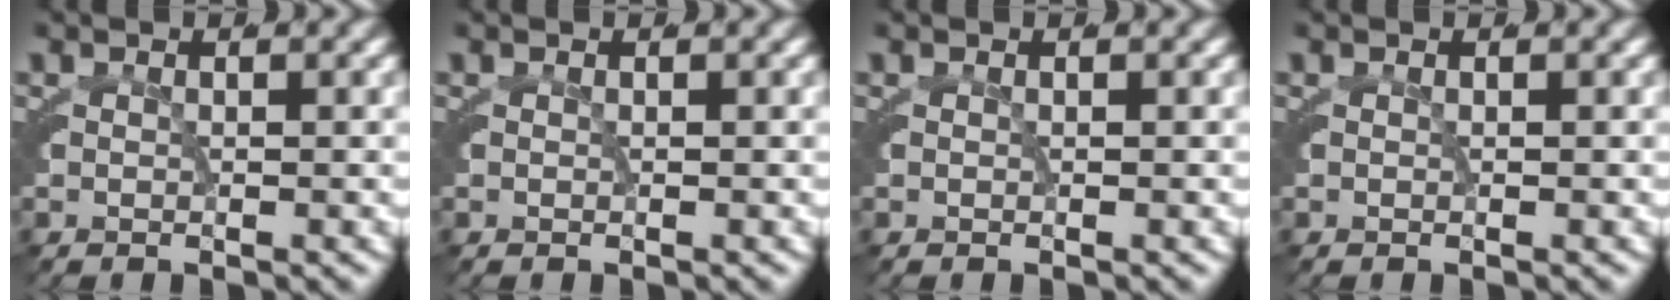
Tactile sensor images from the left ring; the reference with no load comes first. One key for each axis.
{"total": 0.0}
{"total": 0.0}
{"total": 0.0}